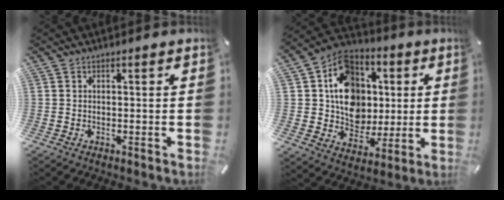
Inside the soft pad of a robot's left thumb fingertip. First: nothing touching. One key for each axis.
{"total": 15.0, "fx": 1.7, "fy": 13.4, "fz": 6.4, "tx": -0.099, "ty": -0.002, "tz": 0.043}